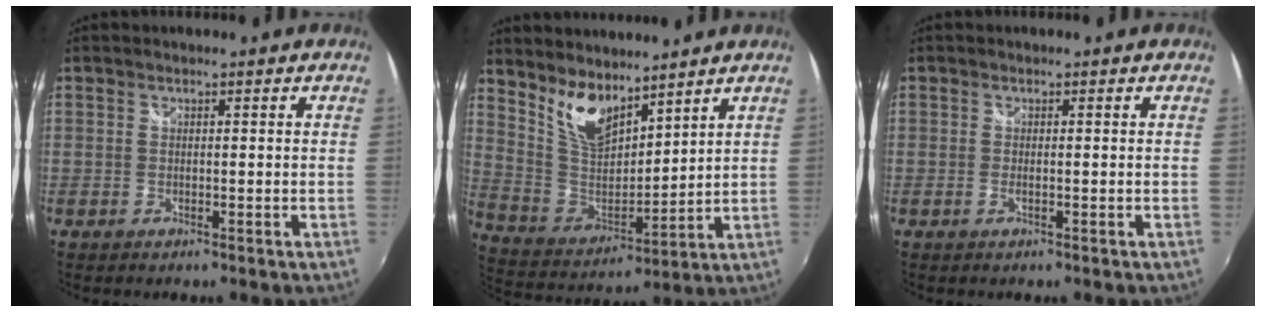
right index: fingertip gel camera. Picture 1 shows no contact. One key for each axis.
{"total": 11.2, "fx": 8.2, "fy": 4.5, "fz": 6.1, "tx": -0.118, "ty": -0.006, "tz": 0.170}
{"total": 1.0, "fx": -0.3, "fy": -0.1, "fz": 1.0, "tx": -0.017, "ty": -0.001, "tz": -0.005}